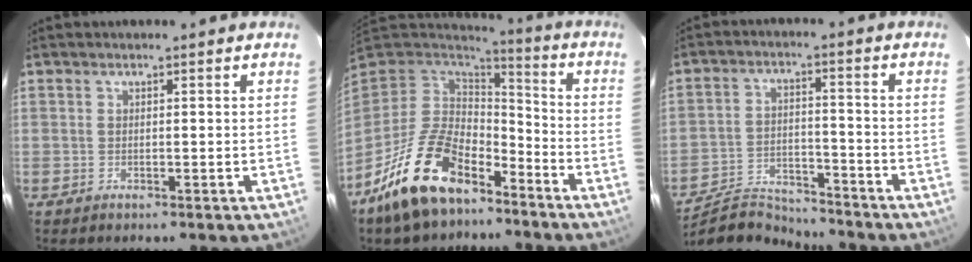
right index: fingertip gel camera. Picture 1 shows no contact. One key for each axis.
{"total": 18.0, "fx": -11.3, "fy": 9.0, "fz": 10.7, "tx": -0.219, "ty": -0.006, "tz": -0.195}
{"total": 12.4, "fx": -12.0, "fy": 2.3, "fz": 2.3, "tx": -0.075, "ty": 0.002, "tz": -0.201}